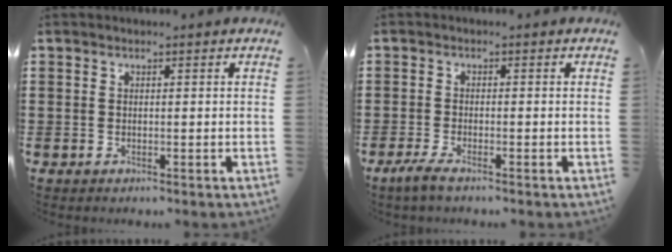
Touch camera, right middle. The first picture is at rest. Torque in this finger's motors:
{"motor_torque": [1.29, 0.27, 0.29, 0.07]}